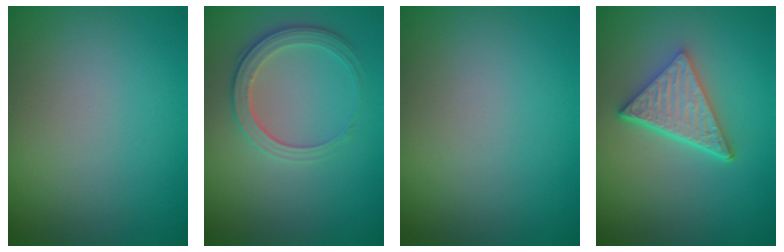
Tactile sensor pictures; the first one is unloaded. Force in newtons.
{"total": 2.7, "press": 2.5, "slide": 1.2}
{"total": 0.0}
{"total": 5.2, "press": 3.7, "slide": 3.6}